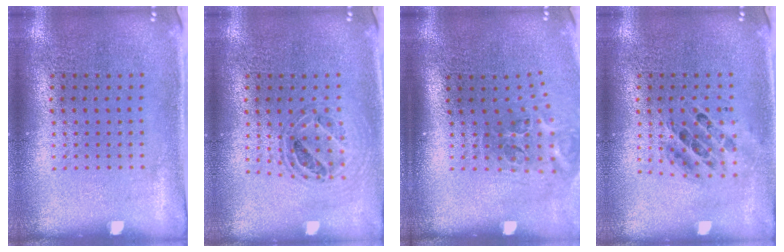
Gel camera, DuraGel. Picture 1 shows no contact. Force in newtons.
{"total": 0.7, "press": 0.7, "slide": 0.2}
{"total": 2.2, "press": 1.3, "slide": 1.7}
{"total": 0.7, "press": 0.7, "slide": 0.1}